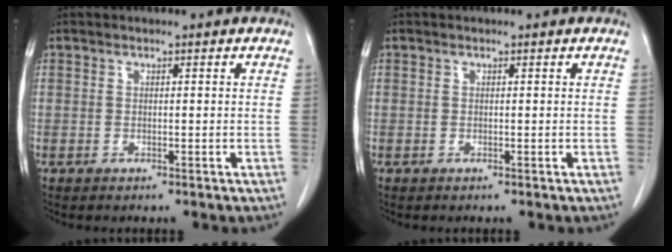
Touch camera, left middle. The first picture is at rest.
{"total": 0.0}